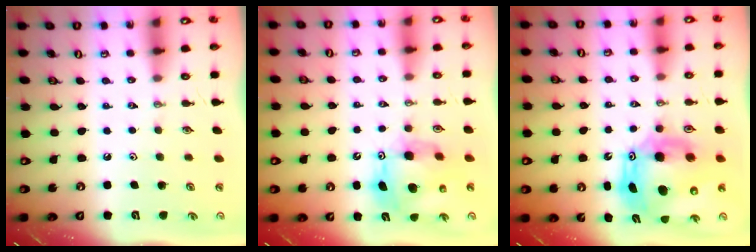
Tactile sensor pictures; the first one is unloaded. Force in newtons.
{"total": 12.3, "press": 12.2, "slide": 1.1}
{"total": 14.4, "press": 14.3, "slide": 1.6}